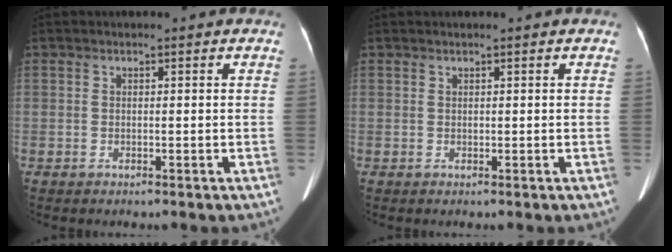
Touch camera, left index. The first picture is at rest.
{"total": 0.8, "force": [0.8, 0.1, 0.3], "torque": [-0.005, 0.016, 0.015]}